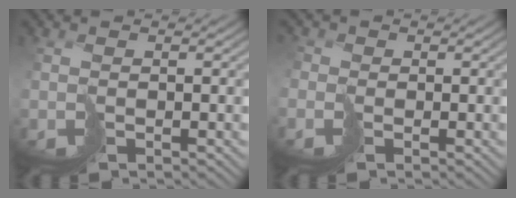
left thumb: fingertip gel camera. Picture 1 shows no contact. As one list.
[{"total": 1.2, "force": [-0.6, 0.9, -0.6], "torque": [0.020, 0.005, -0.021]}]